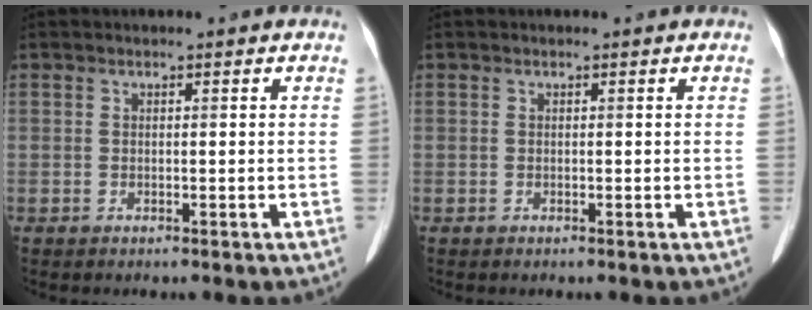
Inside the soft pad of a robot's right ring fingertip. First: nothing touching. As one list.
[{"total": 0.0}]